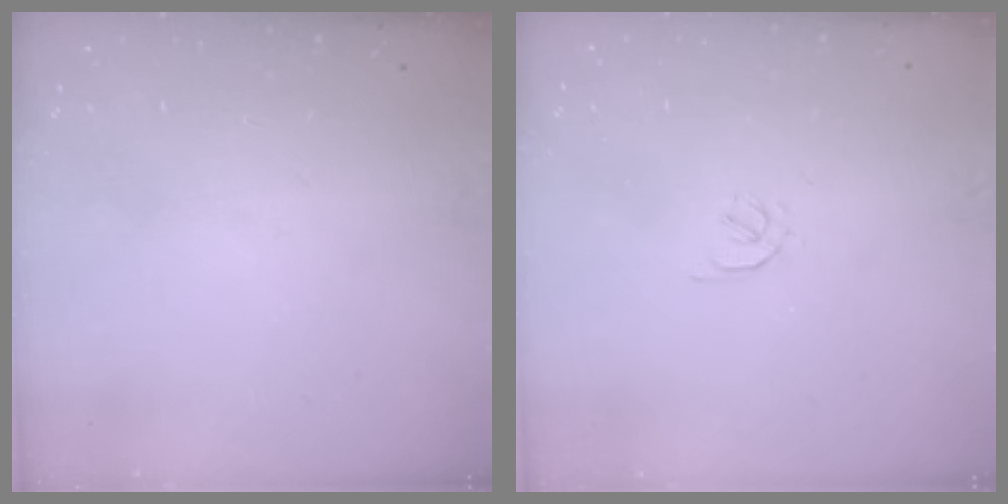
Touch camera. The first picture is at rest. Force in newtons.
{"total": 1.7, "press": 1.6, "slide": 0.5}